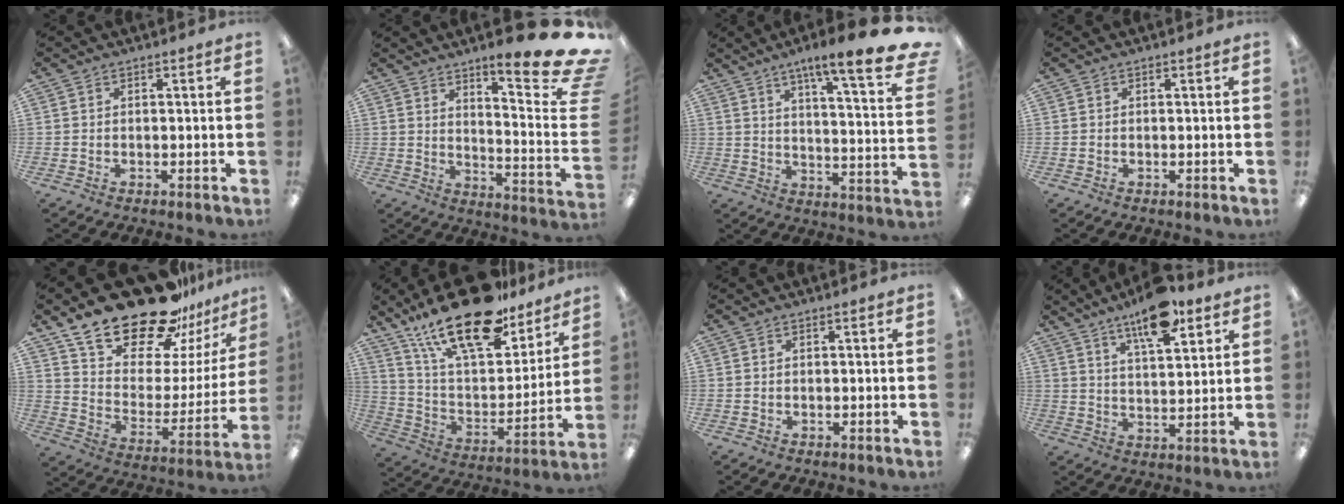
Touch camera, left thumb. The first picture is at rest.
{"total": 16.2, "force": [12.0, 1.8, 10.8], "torque": [-0.159, -0.098, 0.189]}
{"total": 14.6, "force": [10.1, 1.6, 10.5], "torque": [-0.151, -0.081, 0.152]}
{"total": 0.0}
{"total": 24.9, "force": [19.8, 10.3, 11.1], "torque": [-0.187, -0.130, 0.355]}
{"total": 24.6, "force": [17.7, 9.3, 14.3], "torque": [-0.246, -0.102, 0.305]}
{"total": 0.0}
{"total": 12.5, "force": [8.6, 4.2, 8.1], "torque": [-0.118, -0.045, 0.143]}